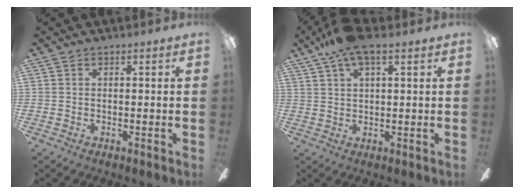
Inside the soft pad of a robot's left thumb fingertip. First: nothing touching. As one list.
[{"total": 8.4, "force": [5.4, 2.3, 6.1], "torque": [-0.126, -0.009, 0.099]}]